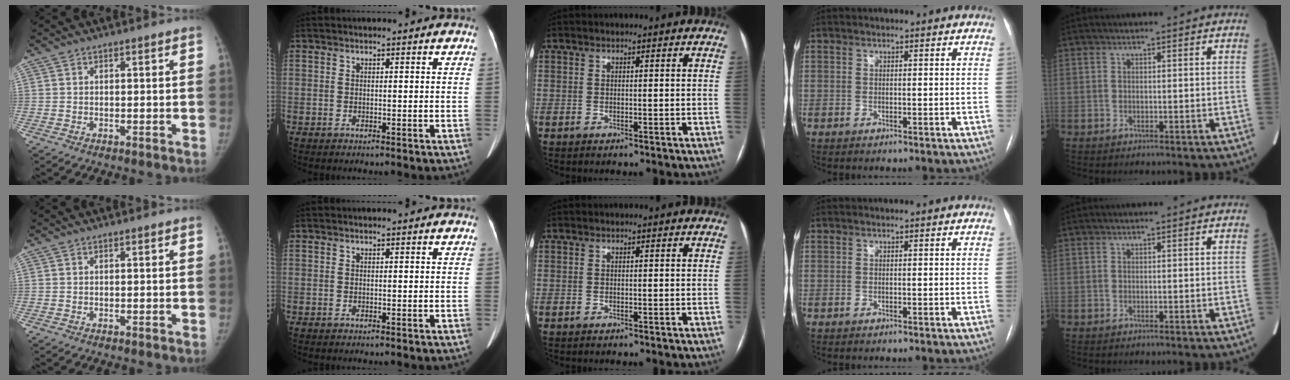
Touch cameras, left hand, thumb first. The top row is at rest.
{}